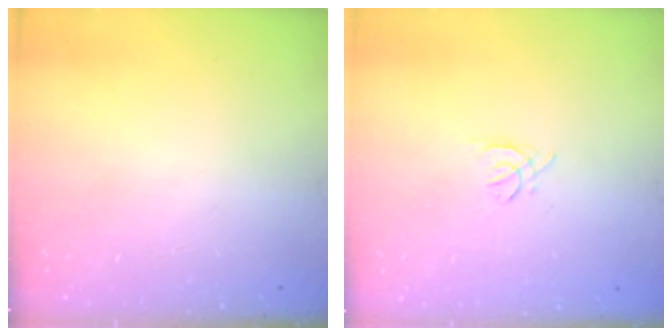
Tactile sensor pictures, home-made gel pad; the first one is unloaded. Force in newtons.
{"total": 2.4, "press": 2.3, "slide": 0.6}